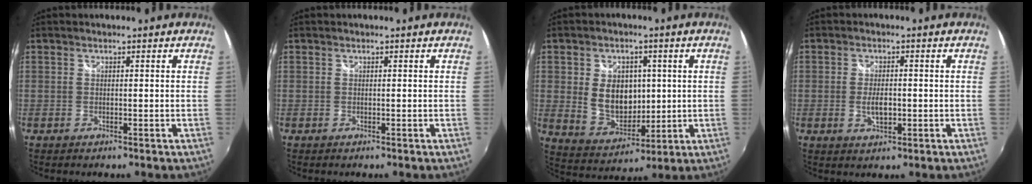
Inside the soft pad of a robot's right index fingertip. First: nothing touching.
{"total": 0.0}
{"total": 10.4, "force": [1.0, 7.9, 6.8], "torque": [-0.134, 0.003, 0.034]}
{"total": 3.9, "force": [-0.7, 1.9, 3.3], "torque": [-0.064, -0.004, -0.010]}